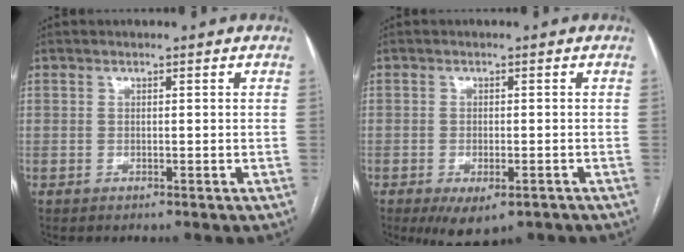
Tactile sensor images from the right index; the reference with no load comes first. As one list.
[{"total": 6.0, "force": [-3.7, 2.5, 4.0], "torque": [-0.061, -0.010, -0.052]}]